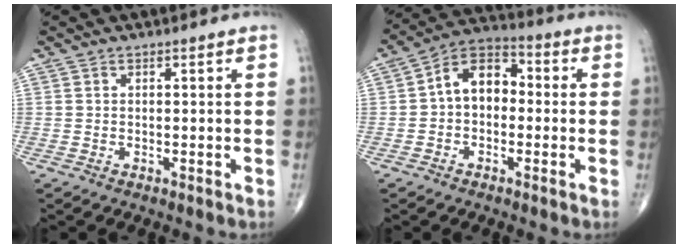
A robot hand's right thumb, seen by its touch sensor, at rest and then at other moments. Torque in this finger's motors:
{"motor_torque": [-0.20, 0.57, 0.52, -0.12, 0.06]}